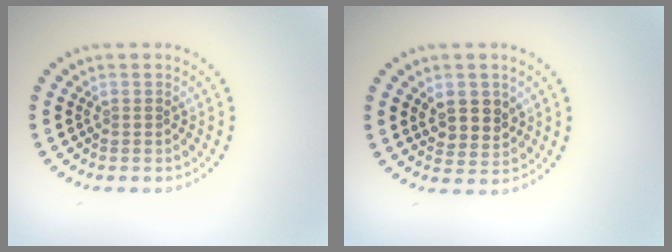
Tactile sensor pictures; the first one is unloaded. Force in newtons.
{"total": 2.8, "press": 2.7, "slide": 0.7}